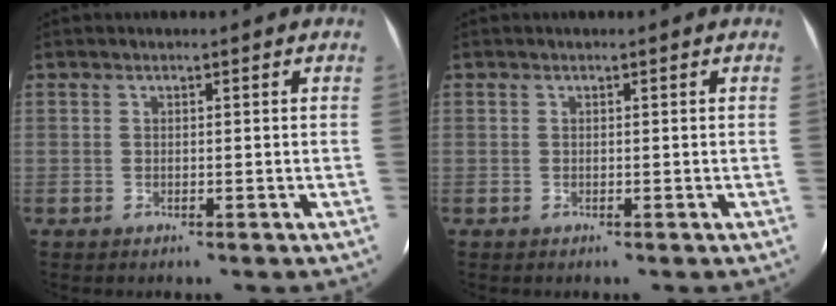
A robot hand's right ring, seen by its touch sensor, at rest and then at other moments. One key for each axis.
{"total": 0.0}